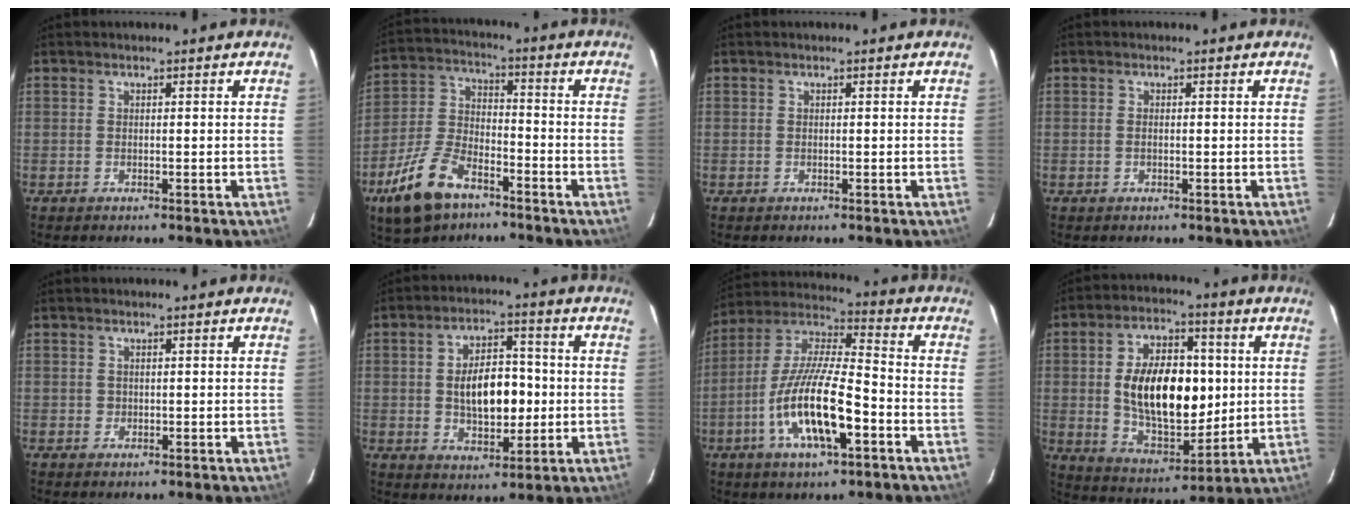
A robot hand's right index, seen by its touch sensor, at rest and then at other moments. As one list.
[{"total": 13.9, "force": [-8.6, 6.9, 8.3], "torque": [-0.194, -0.005, -0.161]}, {"total": 0.0}, {"total": 0.7, "force": [-0.1, 0.3, 0.6], "torque": [-0.015, 0.001, -0.003]}, {"total": 0.7, "force": [0.0, 0.7, 0.0], "torque": [0.003, 0.002, 0.002]}, {"total": 10.8, "force": [-0.5, 5.9, 9.0], "torque": [-0.160, 0.016, 0.002]}, {"total": 16.5, "force": [-6.3, 4.6, 14.6], "torque": [-0.294, -0.013, -0.119]}, {"total": 18.0, "force": [1.3, 10.1, 14.9], "torque": [-0.260, 0.011, 0.036]}]